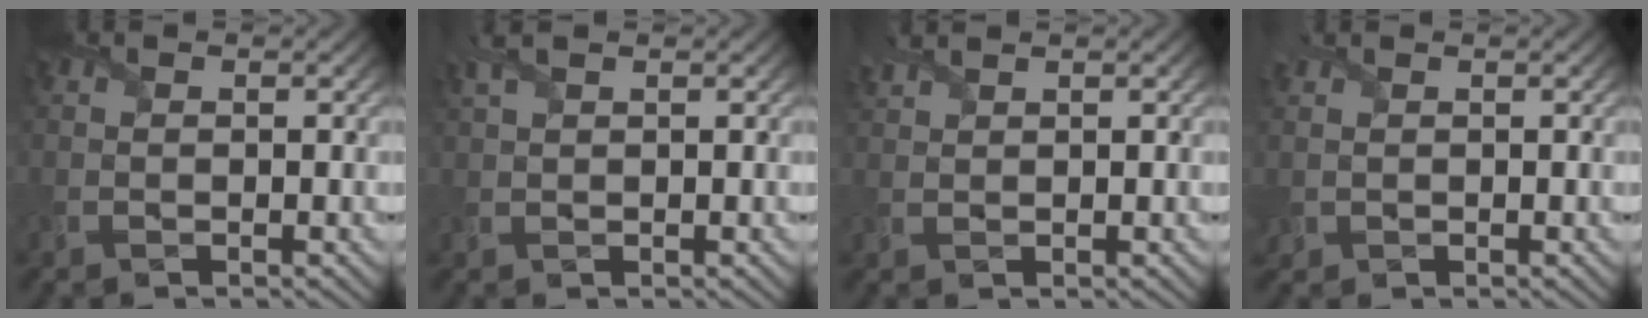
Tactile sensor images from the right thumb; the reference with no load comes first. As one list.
[{"total": 2.4, "force": [1.6, 0.6, 1.7], "torque": [-0.048, 0.014, 0.035]}, {"total": 2.0, "force": [1.8, 0.1, 0.7], "torque": [-0.021, 0.011, 0.041]}, {"total": 1.4, "force": [0.9, 1.0, 0.2], "torque": [-0.014, 0.005, 0.017]}]